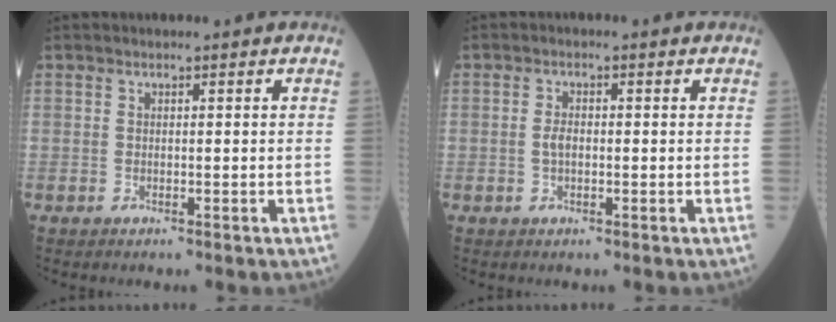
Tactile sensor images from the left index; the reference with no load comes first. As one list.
[{"total": 1.8, "force": [-0.3, 0.8, 1.6], "torque": [-0.034, 0.001, -0.004]}]